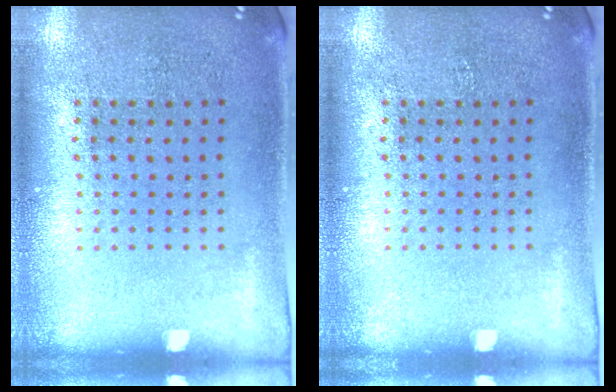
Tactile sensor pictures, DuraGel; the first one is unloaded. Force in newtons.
{"total": 0.0}